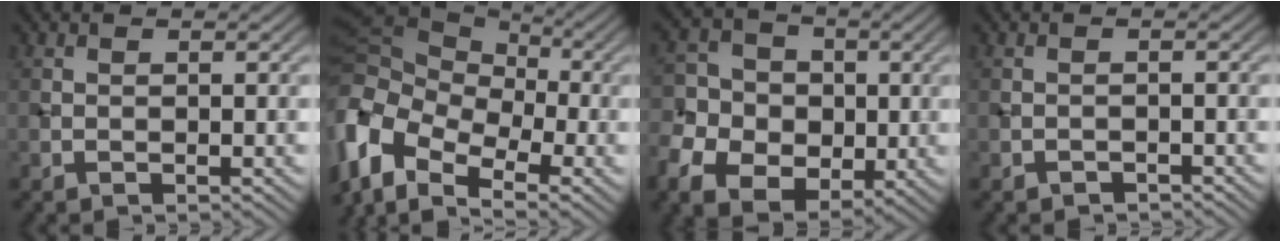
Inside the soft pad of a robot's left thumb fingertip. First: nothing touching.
{"total": 13.1, "force": [-4.7, 9.2, 8.1], "torque": [-0.222, -0.021, -0.080]}
{"total": 10.1, "force": [-1.9, 8.5, 5.0], "torque": [-0.129, -0.017, -0.053]}
{"total": 0.9, "force": [-0.8, 0.3, 0.2], "torque": [-0.003, -0.001, -0.017]}